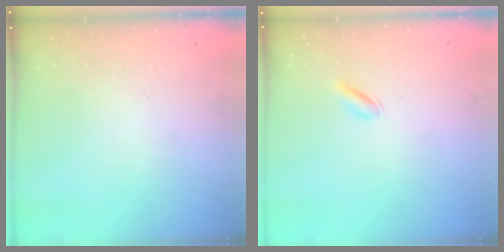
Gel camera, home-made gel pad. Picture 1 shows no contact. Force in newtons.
{"total": 2.6, "press": 2.5, "slide": 0.6}